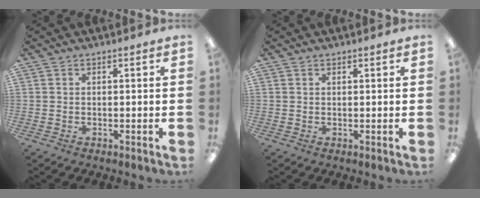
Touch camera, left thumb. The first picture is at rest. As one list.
[{"total": 0.6, "force": [0.5, 0.3, 0.1], "torque": [-0.002, 0.001, 0.009]}]